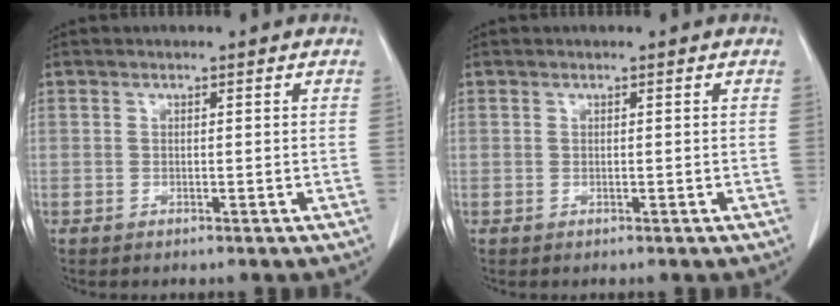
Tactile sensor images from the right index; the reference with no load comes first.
{"total": 0.0}